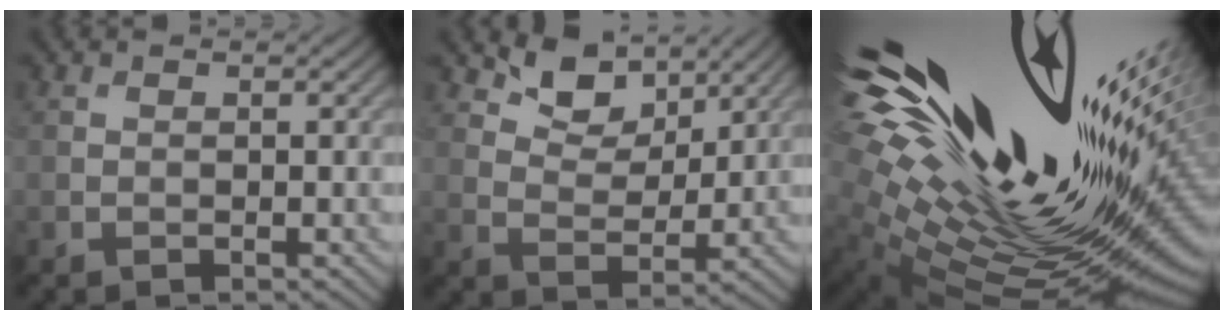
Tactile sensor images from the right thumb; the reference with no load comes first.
{"total": 6.1, "force": [4.1, 3.3, 3.1], "torque": [-0.063, -0.010, 0.070]}
{"total": 20.5, "force": [6.4, 8.0, 17.8], "torque": [-0.302, -0.001, 0.121]}